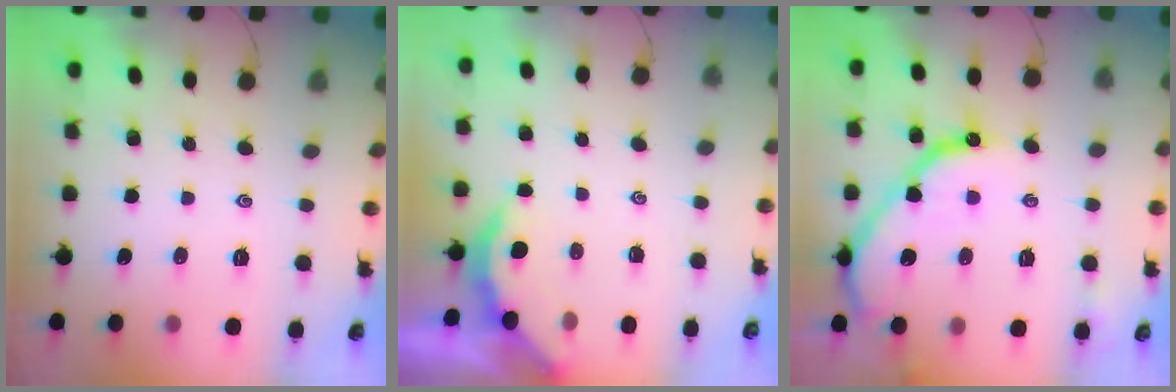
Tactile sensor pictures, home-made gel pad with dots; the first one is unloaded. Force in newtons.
{"total": 2.3, "press": 2.3, "slide": 0.2}
{"total": 14.5, "press": 14.5, "slide": 1.4}